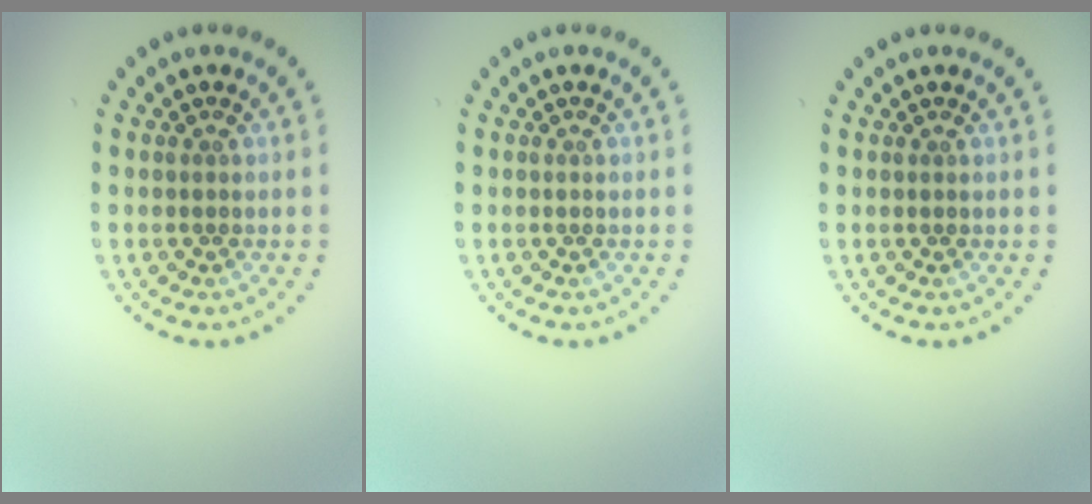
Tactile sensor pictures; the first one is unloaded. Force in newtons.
{"total": 0.0}
{"total": 0.0}